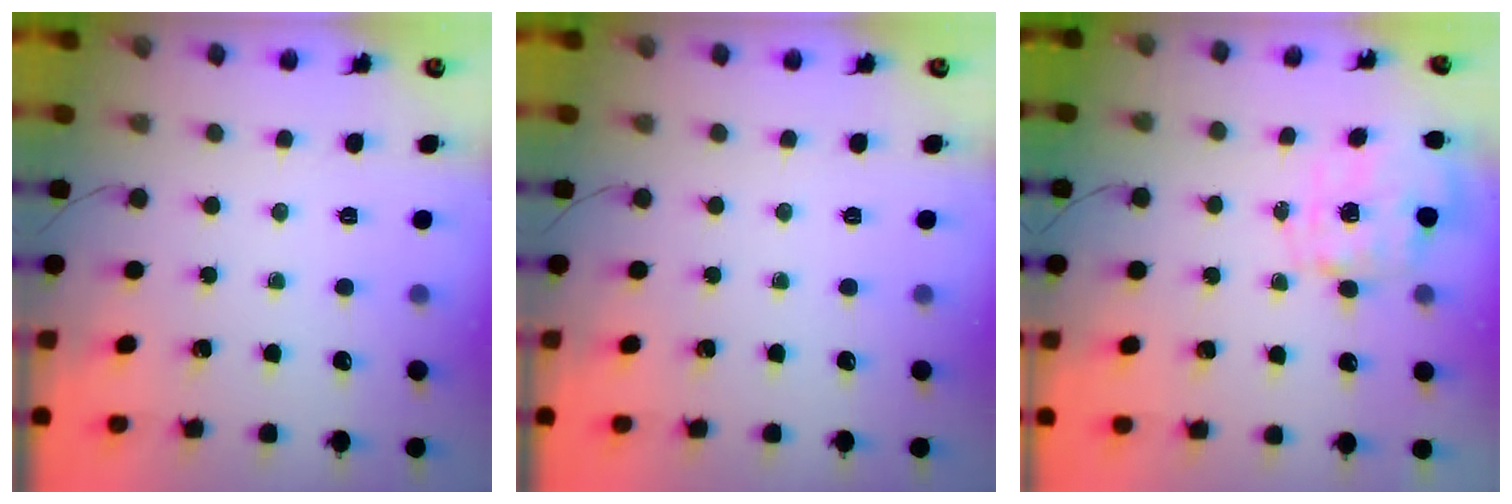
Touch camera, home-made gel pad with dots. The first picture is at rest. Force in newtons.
{"total": 0.0}
{"total": 2.8, "press": 2.7, "slide": 0.9}